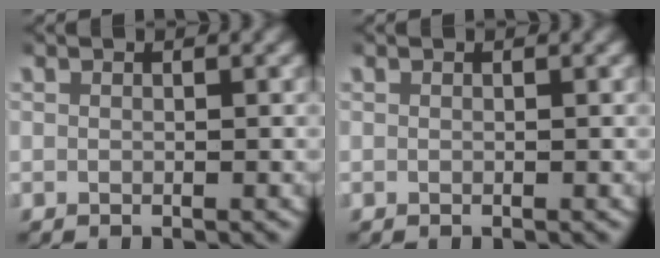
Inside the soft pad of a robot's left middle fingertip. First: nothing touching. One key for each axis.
{"total": 0.0}